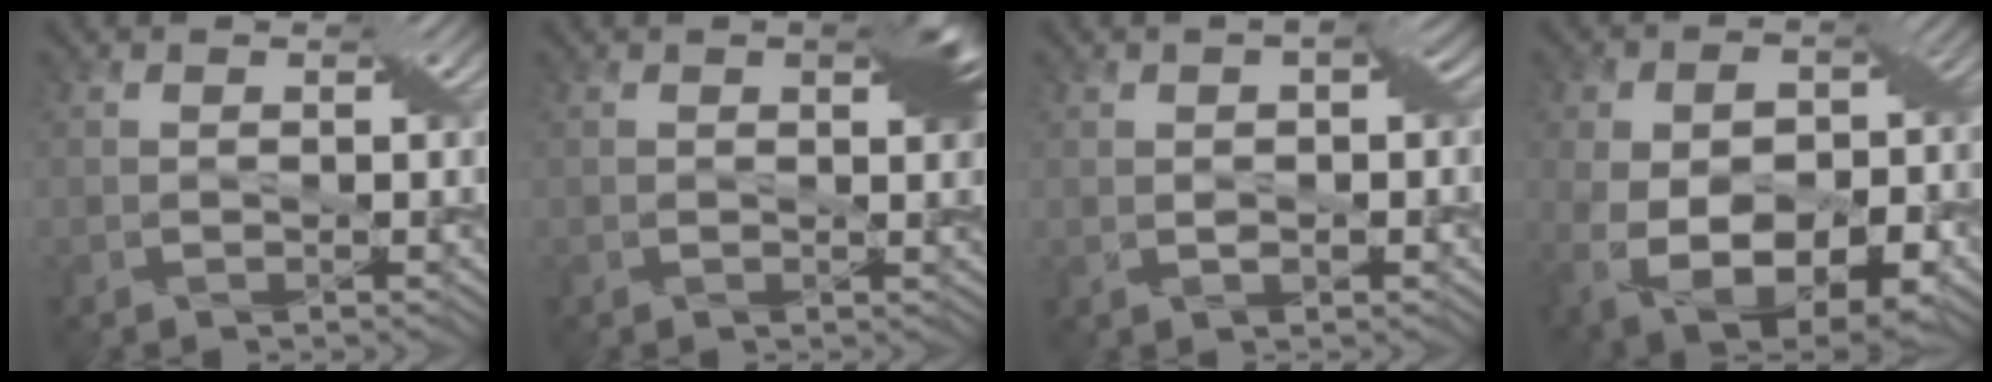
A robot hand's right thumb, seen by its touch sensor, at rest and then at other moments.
{"total": 3.4, "force": [1.1, 1.0, 3.0], "torque": [-0.044, 0.004, 0.016]}
{"total": 3.3, "force": [0.3, 1.6, 2.9], "torque": [-0.049, 0.006, 0.006]}
{"total": 16.4, "force": [-4.7, 10.2, 11.9], "torque": [-0.215, -0.040, -0.053]}